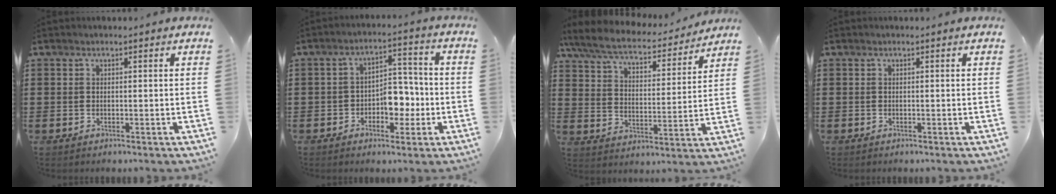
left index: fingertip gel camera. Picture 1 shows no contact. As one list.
[{"total": 5.8, "force": [-1.8, 3.8, 4.1], "torque": [-0.060, 0.005, -0.037]}, {"total": 7.0, "force": [6.2, 1.1, 3.0], "torque": [-0.084, -0.035, 0.106]}, {"total": 0.0}]